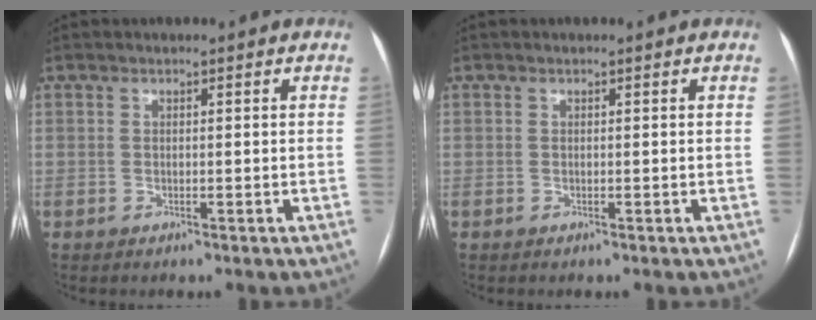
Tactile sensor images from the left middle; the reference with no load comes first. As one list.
[{"total": 0.0}]